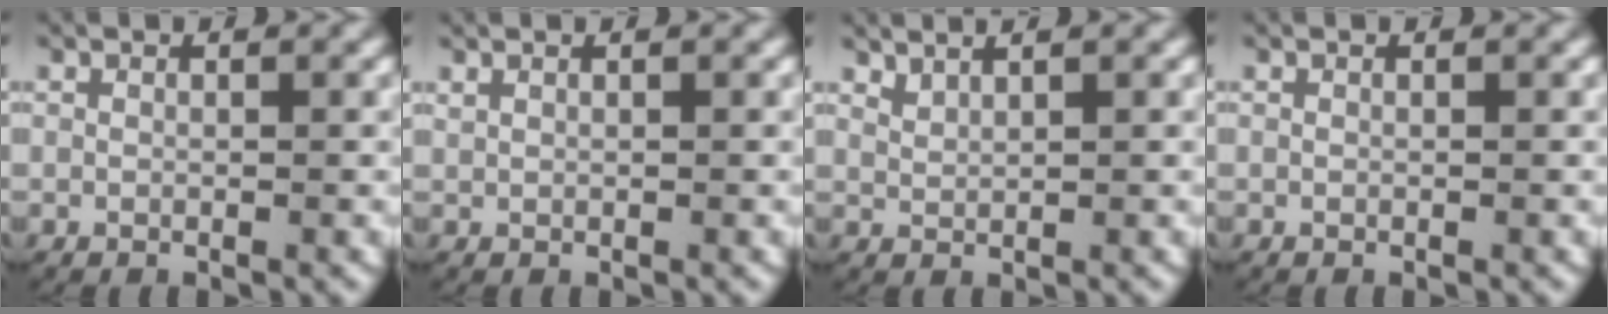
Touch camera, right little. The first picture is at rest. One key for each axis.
{"total": 0.5, "fx": 0.5, "fy": 0.2, "fz": 0.2, "tx": -0.008, "ty": 0.001, "tz": 0.012}
{"total": 2.2, "fx": 1.9, "fy": 0.6, "fz": 0.8, "tx": -0.018, "ty": 0.003, "tz": 0.038}
{"total": 0.0}